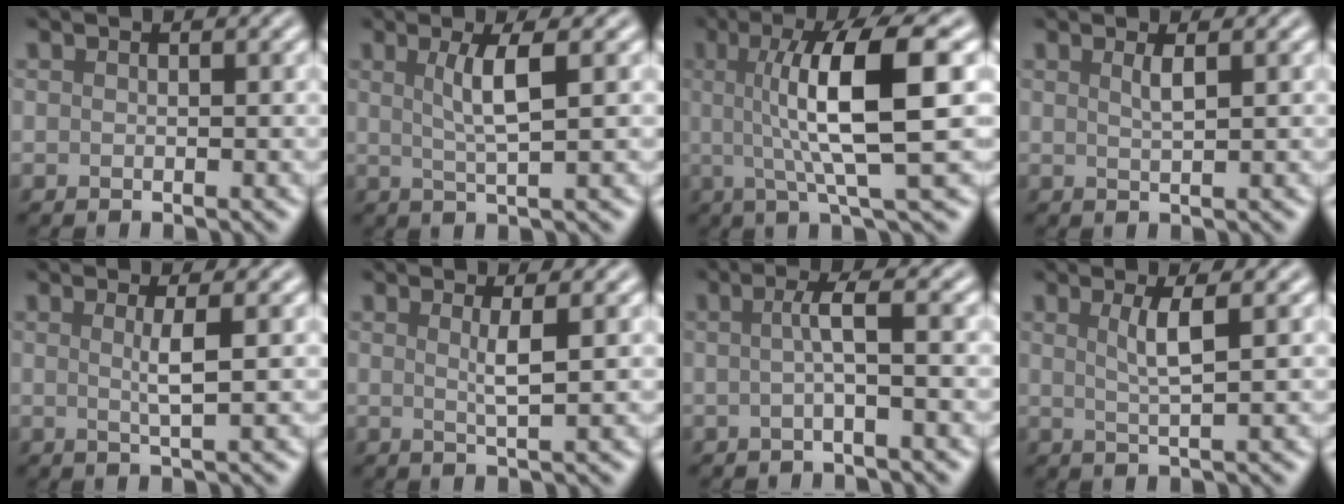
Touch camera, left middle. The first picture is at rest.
{"total": 3.4, "force": [0.9, 0.6, 3.3], "torque": [-0.056, 0.000, 0.017]}
{"total": 9.4, "force": [1.2, 2.2, 9.1], "torque": [-0.123, 0.005, 0.018]}
{"total": 1.4, "force": [0.6, 0.4, 1.2], "torque": [-0.016, 0.001, 0.008]}
{"total": 2.2, "force": [0.4, 0.4, 2.1], "torque": [-0.036, -0.001, 0.001]}
{"total": 2.0, "force": [0.6, 0.4, 1.8], "torque": [-0.031, -0.003, 0.005]}
{"total": 2.4, "force": [-0.1, 0.4, 2.4], "torque": [-0.043, -0.001, -0.006]}
{"total": 2.7, "force": [0.9, 0.5, 2.5], "torque": [-0.042, -0.001, 0.014]}